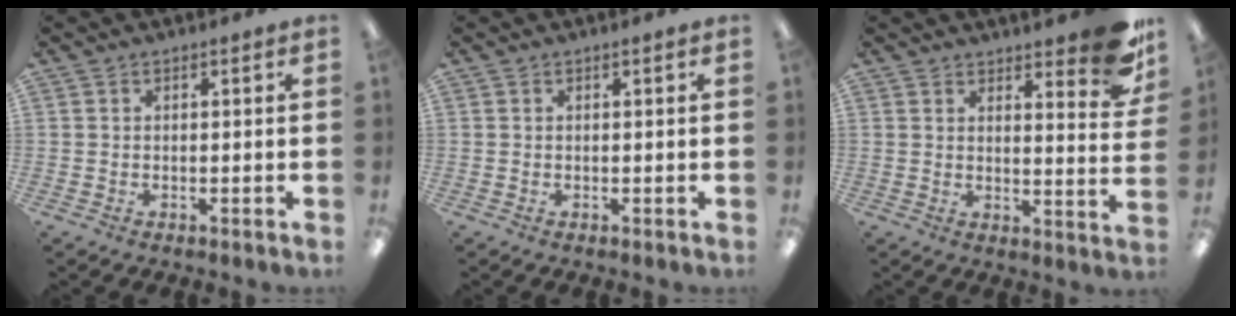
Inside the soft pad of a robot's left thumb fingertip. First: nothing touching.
{"total": 0.9, "force": [0.3, 0.1, 0.9], "torque": [-0.016, 0.001, 0.005]}
{"total": 10.2, "force": [7.7, 2.7, 6.2], "torque": [-0.066, -0.057, 0.129]}